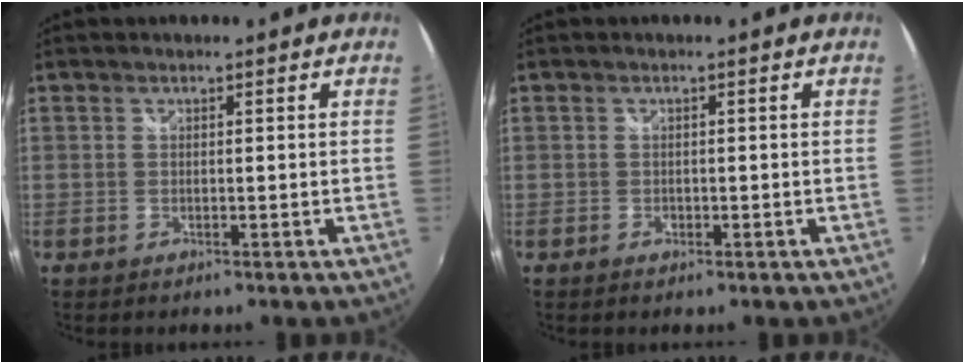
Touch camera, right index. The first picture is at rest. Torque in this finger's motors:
{"motor_torque": [0.09, 0.05, 0.02, 0.00]}